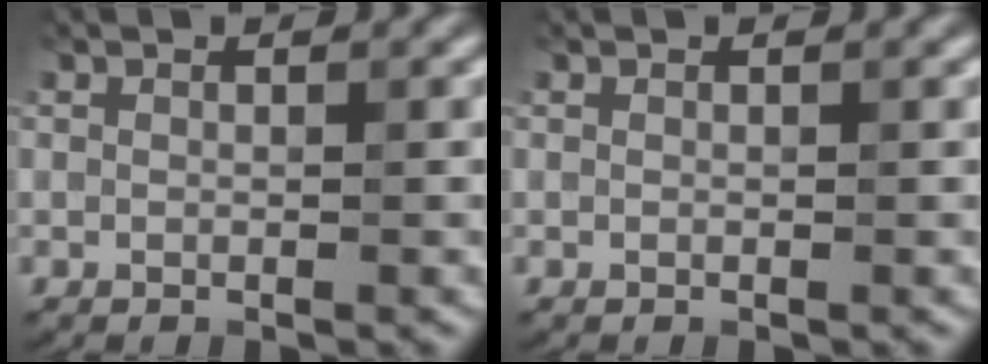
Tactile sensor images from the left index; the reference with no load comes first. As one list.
[{"total": 0.0}]